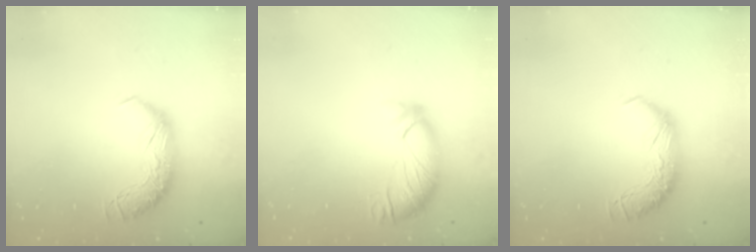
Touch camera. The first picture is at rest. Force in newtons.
{"total": 3.0, "press": 2.9, "slide": 0.8}
{"total": 0.0}